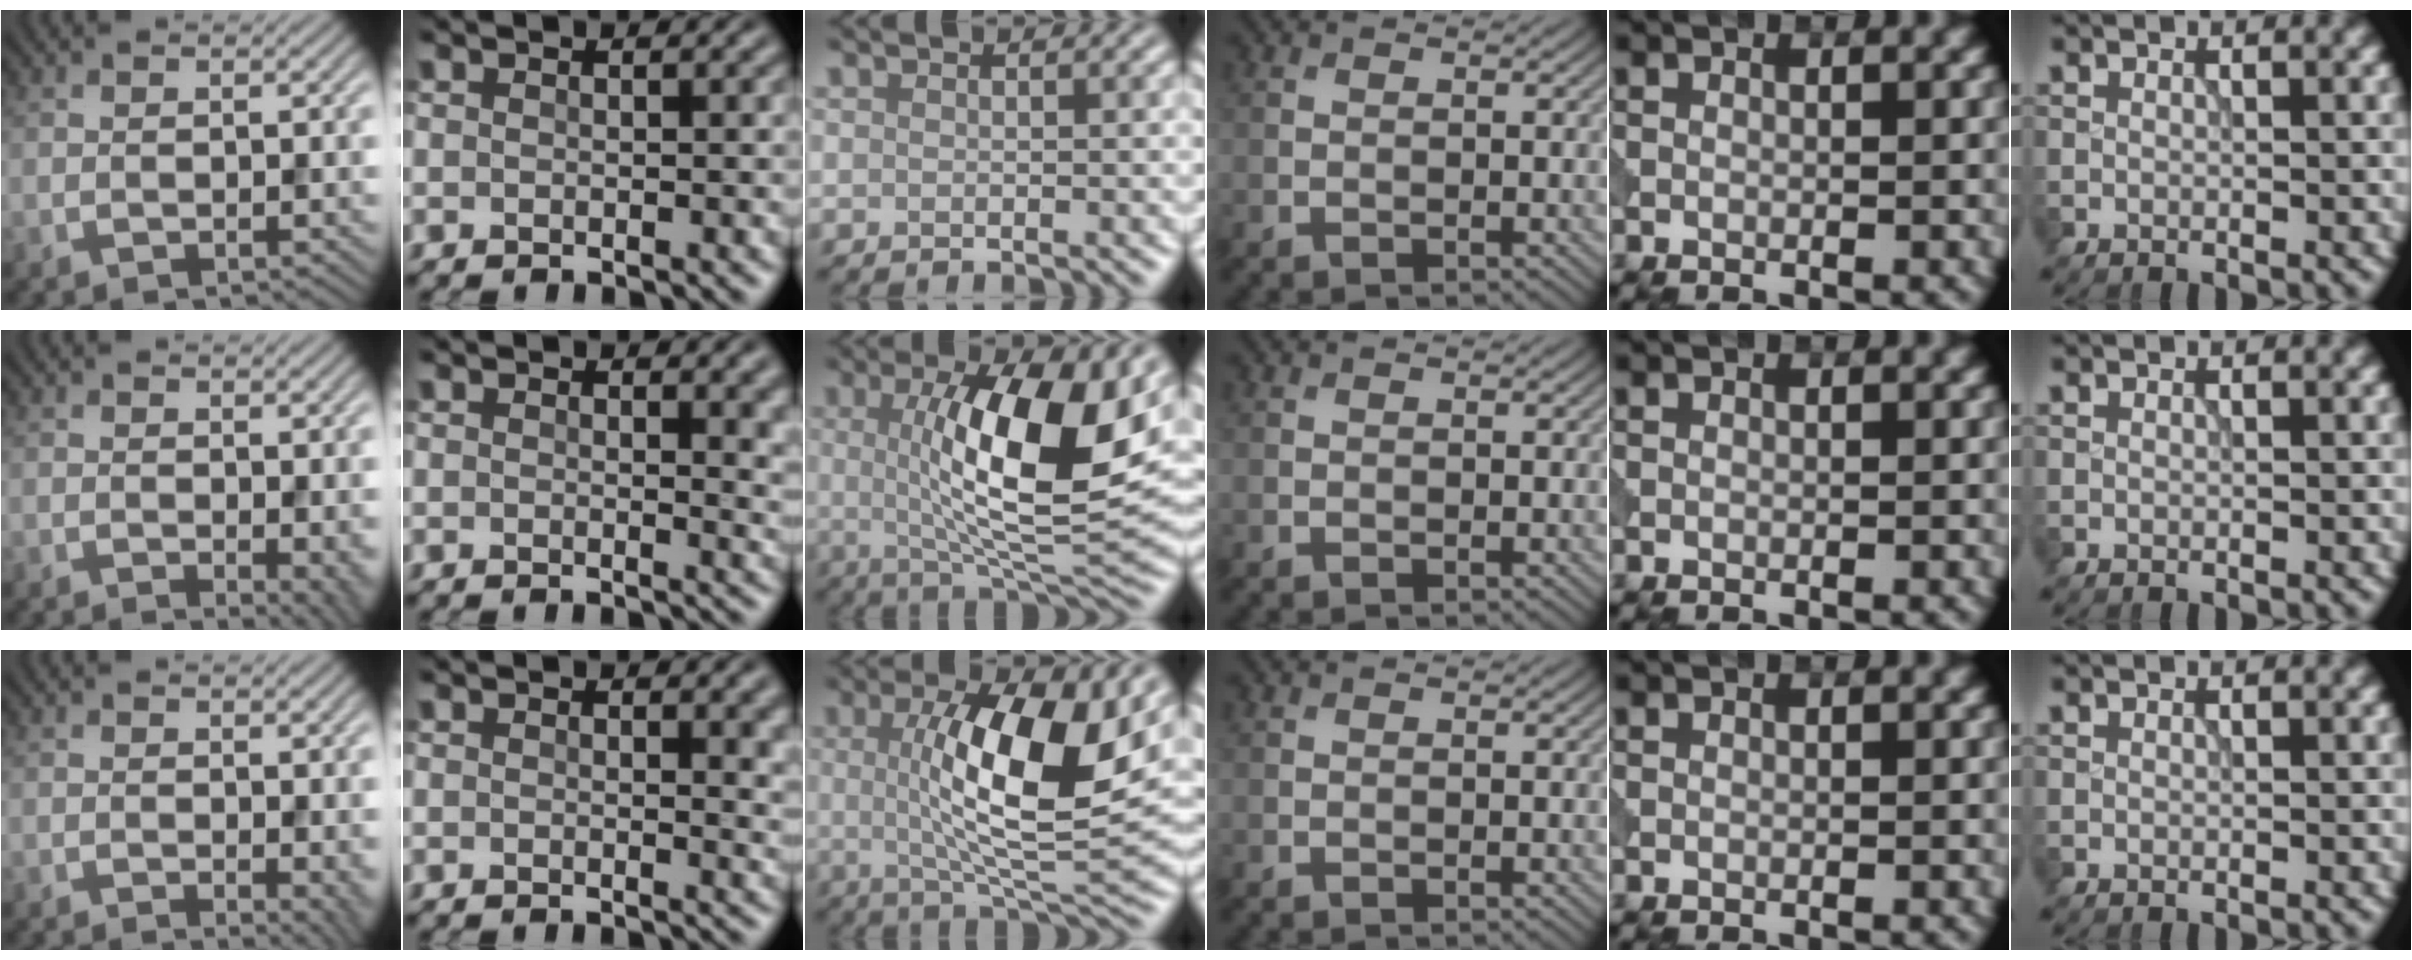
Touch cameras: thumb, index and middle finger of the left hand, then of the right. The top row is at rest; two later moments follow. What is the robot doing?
{"motion": "pour", "object": "beaker"}